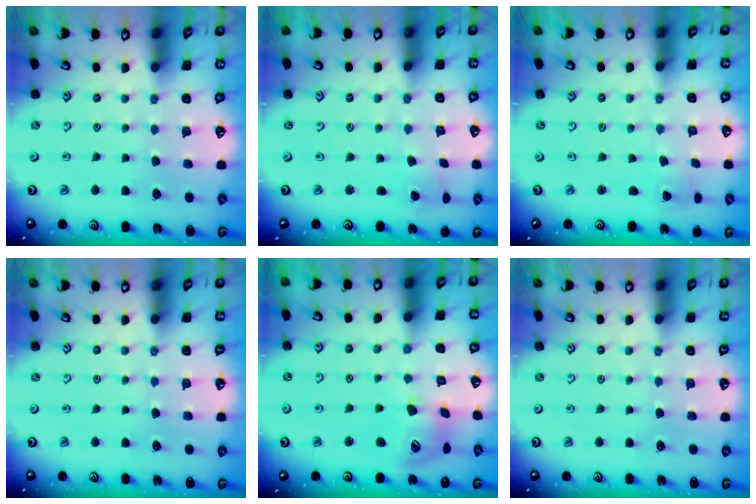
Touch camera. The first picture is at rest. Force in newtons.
{"total": 0.0}
{"total": 1.0, "press": 1.0, "slide": 0.1}
{"total": 0.0}
{"total": 13.6, "press": 13.5, "slide": 1.3}
{"total": 0.0}